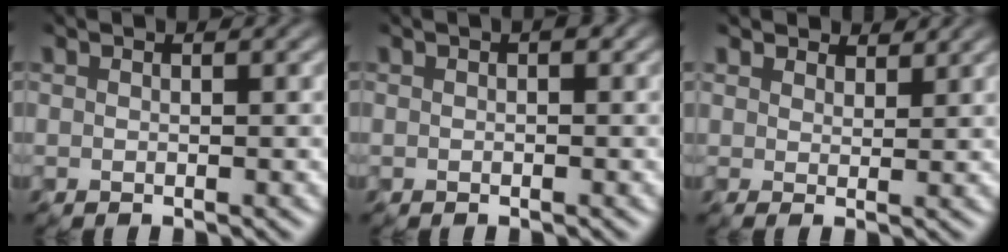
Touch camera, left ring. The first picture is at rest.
{"total": 0.8, "force": [0.2, 0.4, 0.6], "torque": [-0.006, 0.002, 0.001]}
{"total": 2.4, "force": [2.0, 1.2, 0.7], "torque": [-0.017, -0.001, 0.026]}